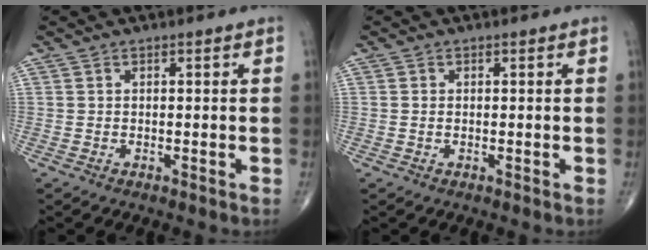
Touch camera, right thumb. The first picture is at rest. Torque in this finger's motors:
{"motor_torque": [-0.07, 0.23, -0.03, -0.17, -0.04]}